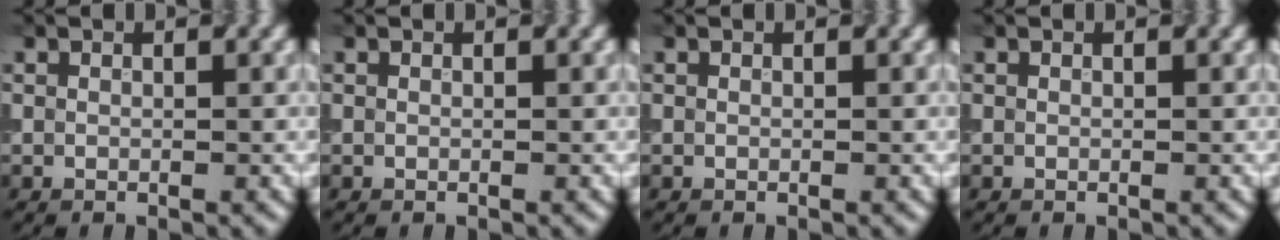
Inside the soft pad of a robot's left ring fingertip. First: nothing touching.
{"total": 0.0}
{"total": 0.0}
{"total": 0.0}